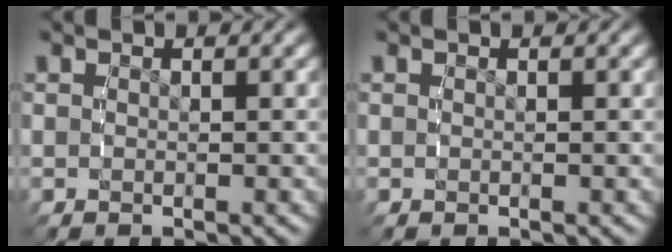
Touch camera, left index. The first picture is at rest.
{"total": 0.0}